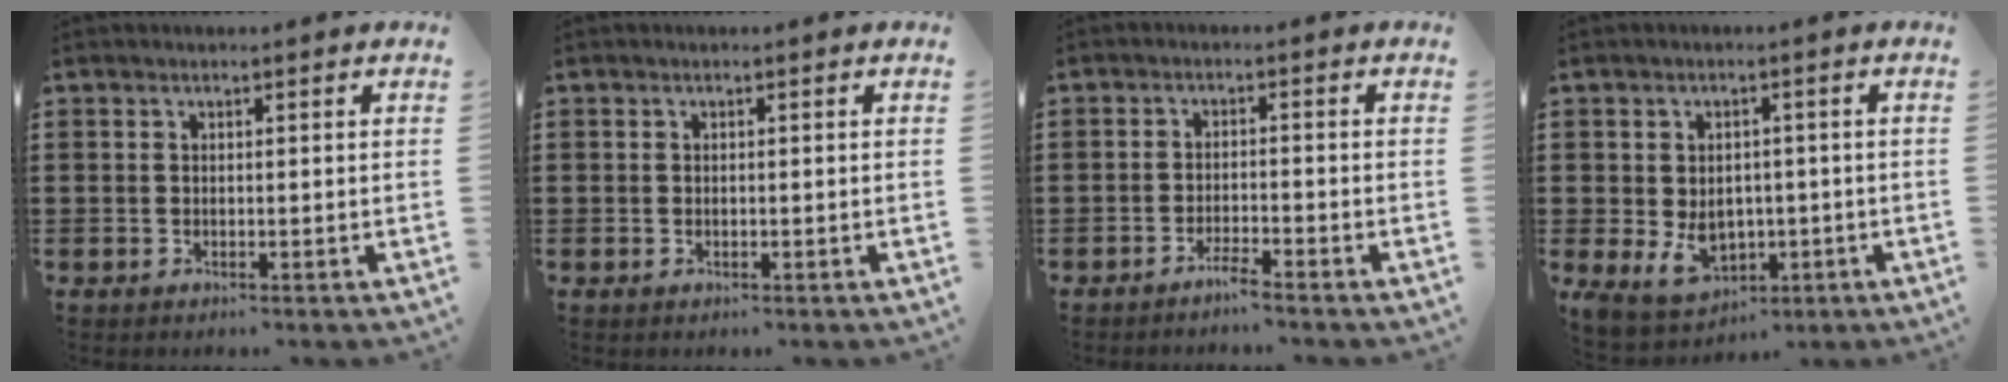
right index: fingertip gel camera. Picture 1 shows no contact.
{"total": 0.0}
{"total": 2.1, "force": [-2.0, -0.1, 0.8], "torque": [-0.015, 0.000, -0.037]}
{"total": 5.2, "force": [-0.7, 4.1, 3.0], "torque": [-0.058, -0.003, -0.015]}